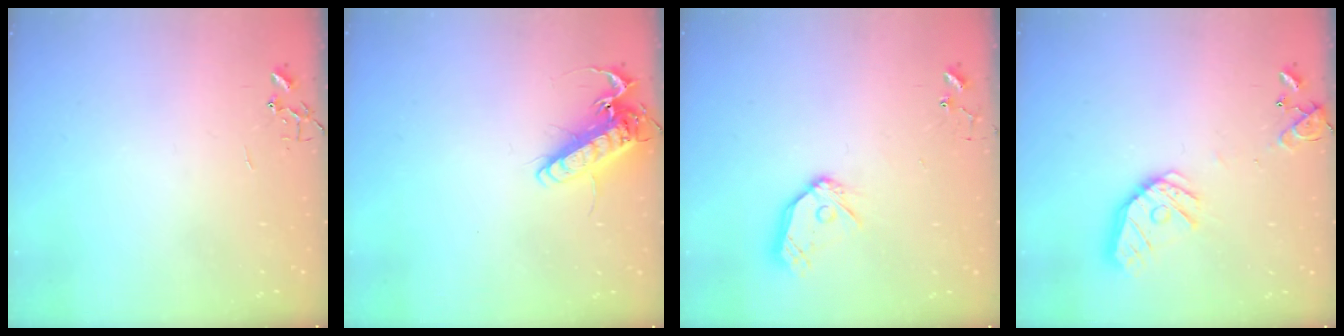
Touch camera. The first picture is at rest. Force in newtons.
{"total": 15.2, "press": 15.0, "slide": 2.4}
{"total": 12.1, "press": 12.0, "slide": 1.3}
{"total": 15.8, "press": 15.5, "slide": 2.5}